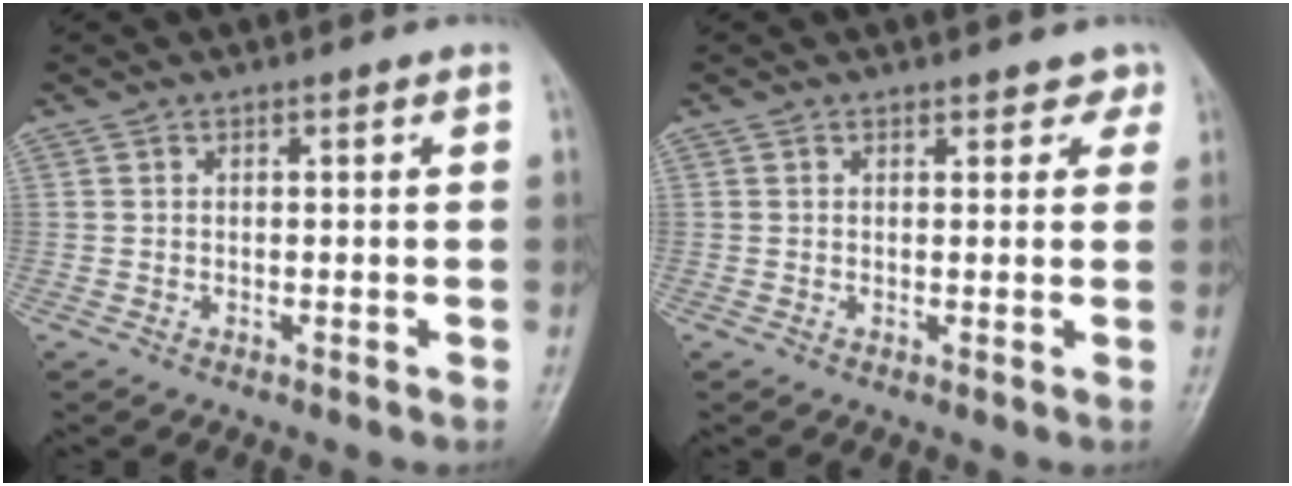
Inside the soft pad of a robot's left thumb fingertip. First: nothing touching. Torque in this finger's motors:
{"motor_torque": [-0.06, 0.02, -0.07, -0.18, 0.04]}